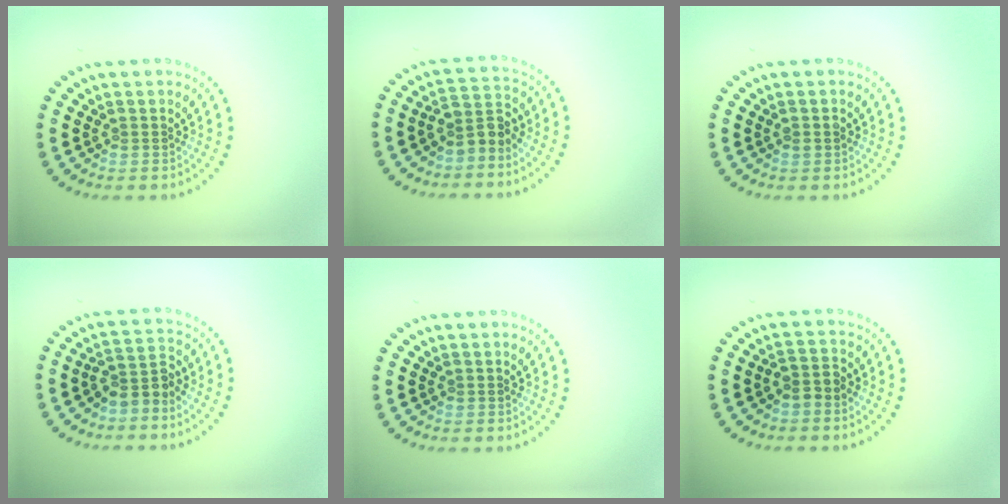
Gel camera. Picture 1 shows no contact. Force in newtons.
{"total": 2.4, "press": 1.9, "slide": 1.5}
{"total": 1.0, "press": 1.0, "slide": 0.0}
{"total": 2.6, "press": 1.9, "slide": 1.7}
{"total": 0.0}
{"total": 1.5, "press": 1.2, "slide": 0.9}